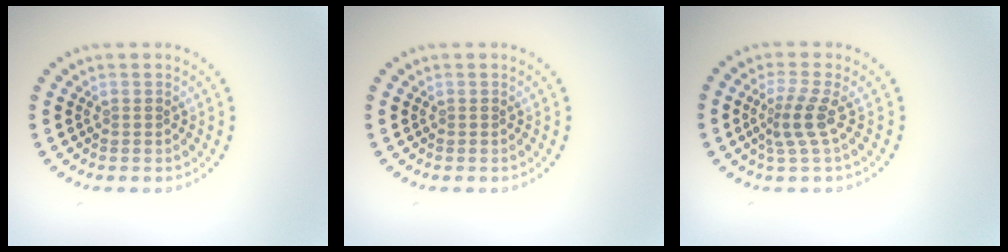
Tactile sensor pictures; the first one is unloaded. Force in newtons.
{"total": 0.0}
{"total": 2.5, "press": 1.8, "slide": 1.8}